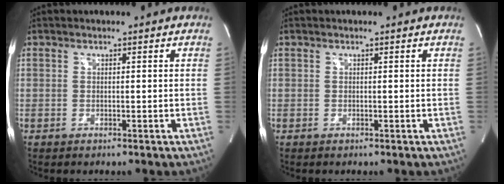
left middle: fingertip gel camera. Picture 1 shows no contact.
{"total": 0.0}